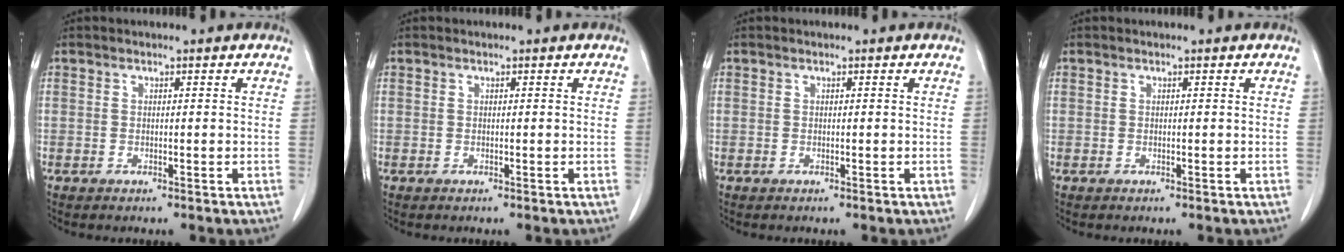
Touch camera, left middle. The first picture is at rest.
{"total": 0.0}
{"total": 0.0}
{"total": 0.0}